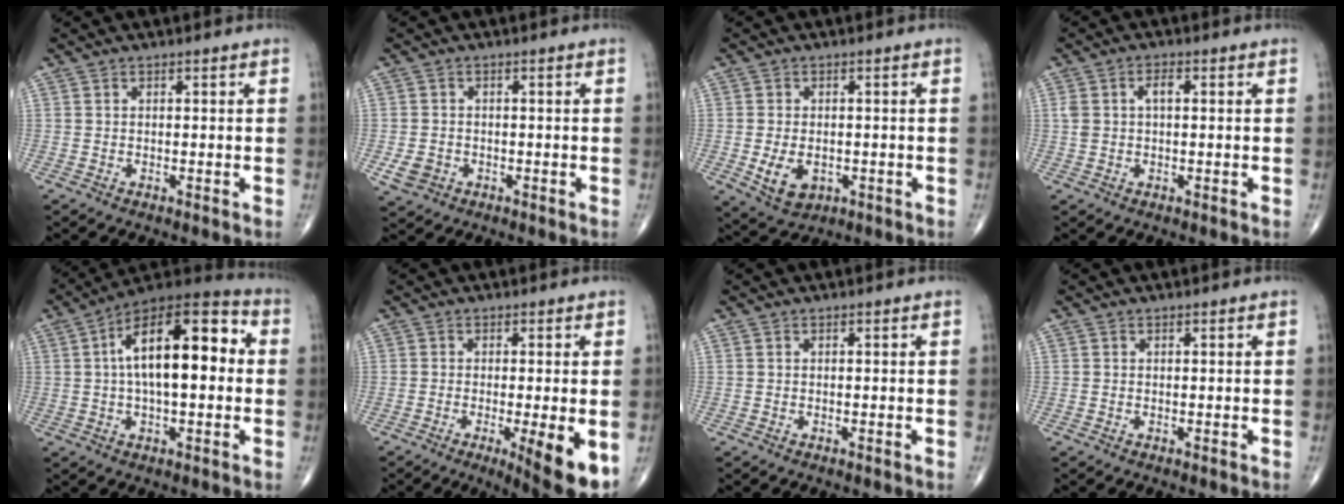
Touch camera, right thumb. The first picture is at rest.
{"total": 3.5, "force": [-1.2, 2.9, 1.6], "torque": [-0.025, 0.004, -0.016]}
{"total": 6.3, "force": [-1.5, 4.3, 4.4], "torque": [-0.065, -0.003, -0.012]}
{"total": 3.6, "force": [0.5, 1.9, 3.0], "torque": [-0.070, 0.014, 0.012]}
{"total": 18.6, "force": [2.3, 8.2, 16.6], "torque": [-0.247, 0.036, 0.026]}
{"total": 8.3, "force": [-2.7, 1.4, 7.8], "torque": [-0.109, -0.021, -0.040]}
{"total": 0.0}
{"total": 0.0}